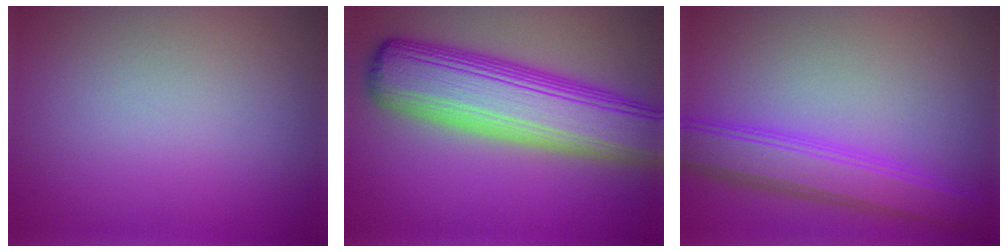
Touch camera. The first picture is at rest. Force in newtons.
{"total": 10.6, "press": 10.6, "slide": 0.3}
{"total": 4.6, "press": 4.6, "slide": 0.1}